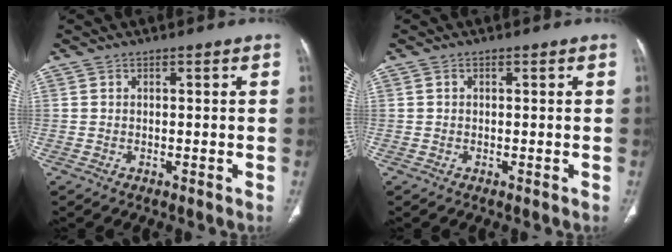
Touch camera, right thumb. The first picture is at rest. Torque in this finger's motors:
{"motor_torque": [0.40, 0.16, -0.37, 0.18, 0.05]}